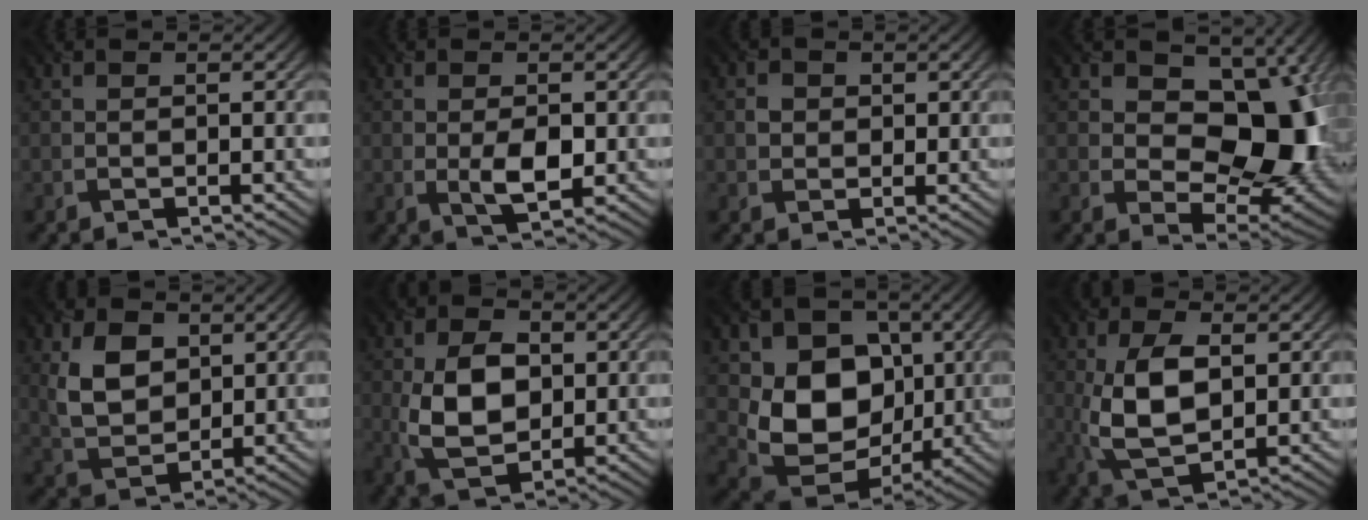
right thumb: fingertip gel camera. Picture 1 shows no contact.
{"total": 4.0, "force": [-0.4, 1.8, 3.6], "torque": [-0.067, -0.007, -0.003]}
{"total": 1.6, "force": [0.3, 1.5, 0.5], "torque": [-0.011, -0.002, 0.002]}
{"total": 15.1, "force": [1.9, 10.0, 11.1], "torque": [-0.143, -0.004, 0.032]}
{"total": 7.6, "force": [2.3, 5.3, 5.0], "torque": [-0.117, -0.003, 0.047]}
{"total": 8.6, "force": [0.0, 5.7, 6.5], "torque": [-0.140, -0.004, -0.005]}
{"total": 11.9, "force": [0.8, 9.3, 7.3], "torque": [-0.144, -0.025, 0.015]}
{"total": 8.8, "force": [0.5, 4.8, 7.4], "torque": [-0.169, -0.001, 0.011]}